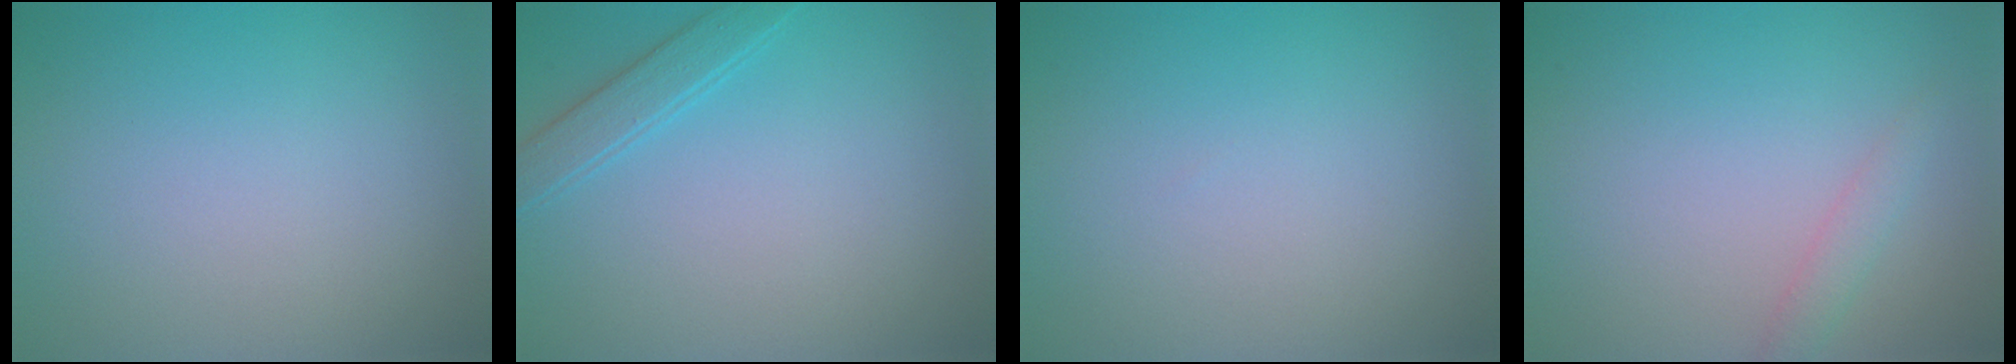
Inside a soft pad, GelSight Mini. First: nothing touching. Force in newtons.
{"total": 1.9, "press": 1.9, "slide": 0.1}
{"total": 0.0}
{"total": 1.3, "press": 1.3, "slide": 0.1}